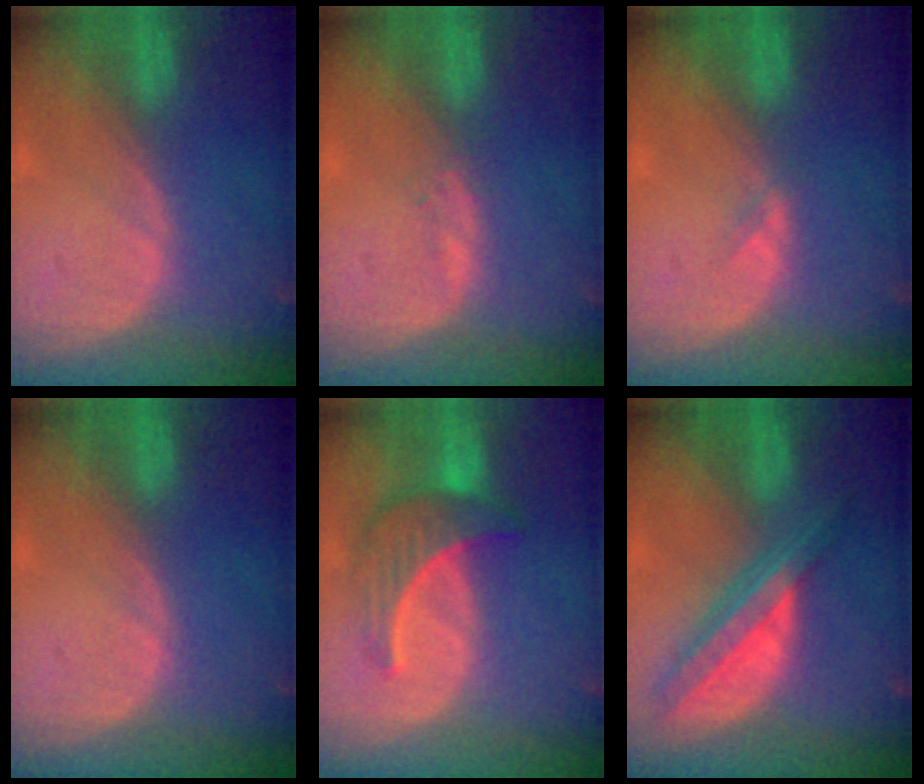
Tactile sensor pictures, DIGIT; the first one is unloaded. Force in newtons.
{"total": 1.1, "press": 1.0, "slide": 0.5}
{"total": 1.1, "press": 0.8, "slide": 0.7}
{"total": 0.0}
{"total": 7.0, "press": 6.9, "slide": 1.4}
{"total": 8.1, "press": 6.8, "slide": 4.3}